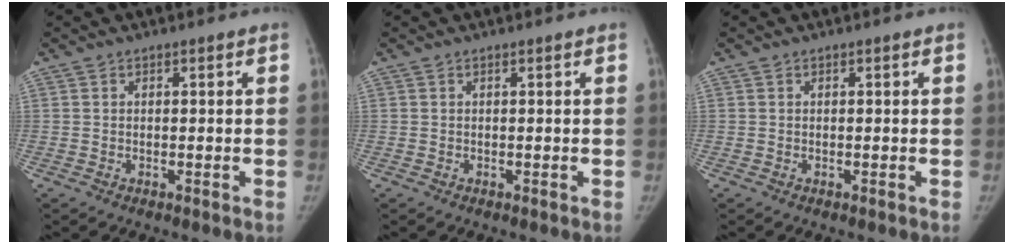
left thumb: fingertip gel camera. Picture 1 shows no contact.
{"total": 0.0}
{"total": 0.0}